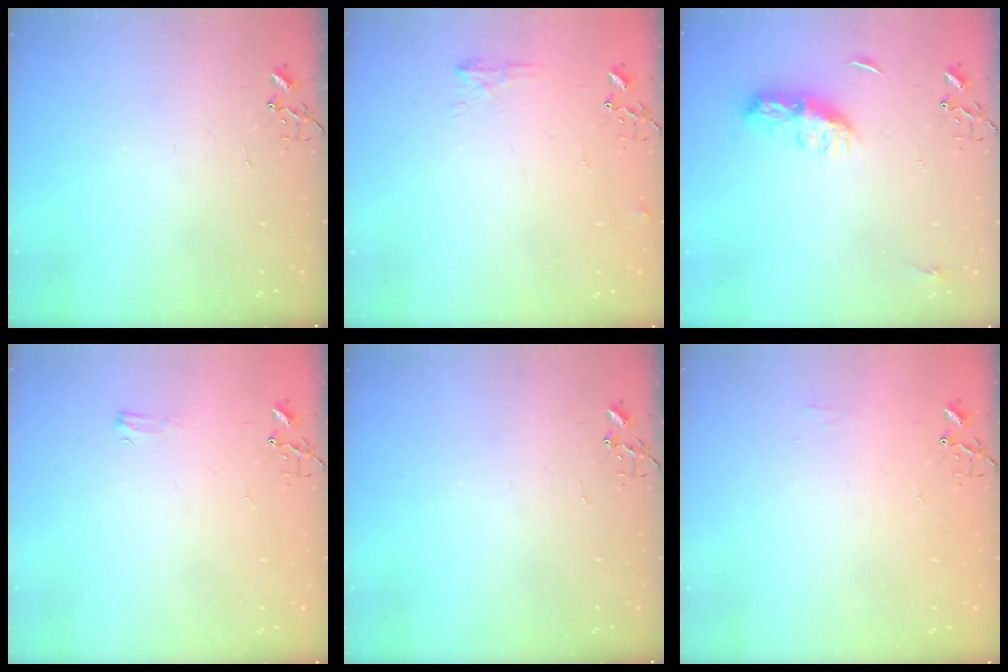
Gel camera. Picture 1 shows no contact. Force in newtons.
{"total": 6.4, "press": 6.3, "slide": 0.8}
{"total": 9.4, "press": 9.4, "slide": 0.3}
{"total": 4.1, "press": 4.1, "slide": 0.6}
{"total": 0.0}
{"total": 5.1, "press": 5.1, "slide": 0.7}